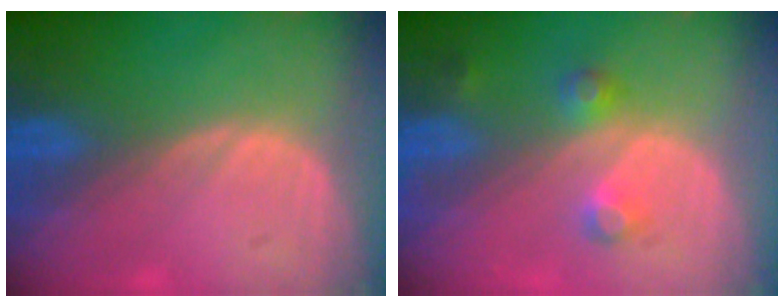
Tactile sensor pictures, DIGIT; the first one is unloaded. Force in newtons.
{"total": 3.6, "press": 3.4, "slide": 1.1}